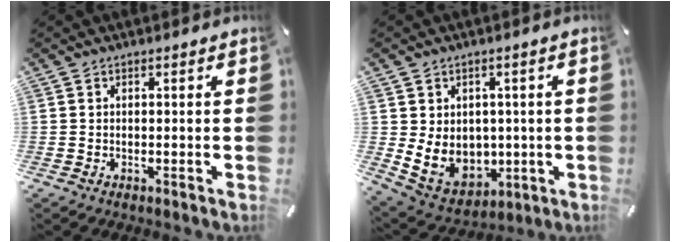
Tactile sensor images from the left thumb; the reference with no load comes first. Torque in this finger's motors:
{"motor_torque": [1.95, 1.94, 0.26, -0.08, 0.41]}